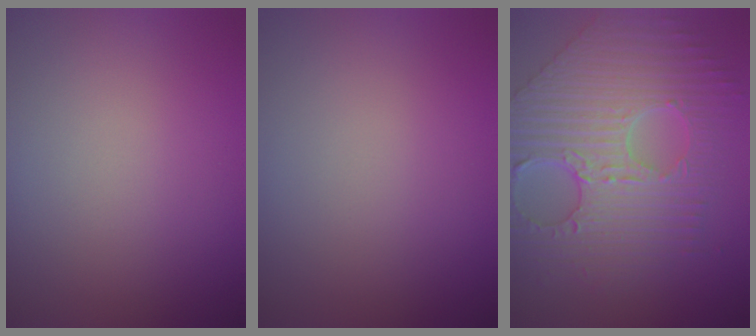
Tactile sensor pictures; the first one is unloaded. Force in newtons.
{"total": 0.0}
{"total": 9.8, "press": 6.8, "slide": 7.1}